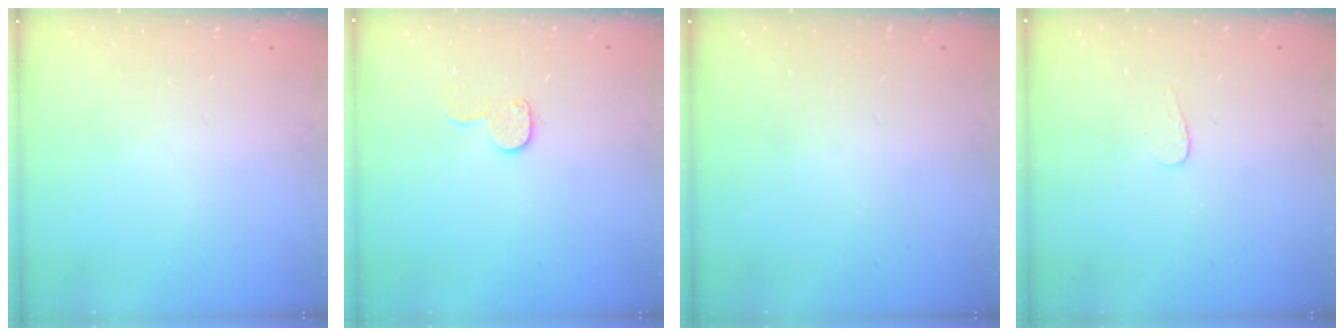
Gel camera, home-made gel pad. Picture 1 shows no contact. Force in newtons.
{"total": 8.4, "press": 8.4, "slide": 0.5}
{"total": 0.0}
{"total": 3.0, "press": 3.0, "slide": 0.3}